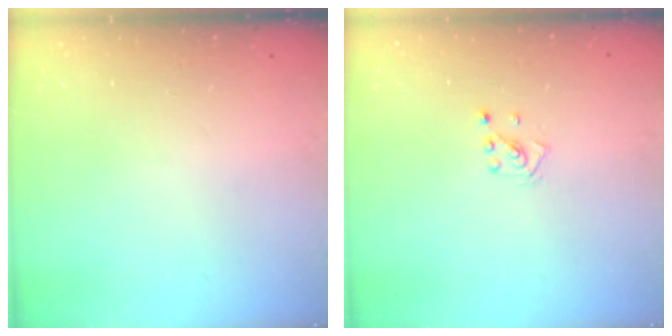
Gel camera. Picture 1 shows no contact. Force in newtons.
{"total": 2.2, "press": 2.2, "slide": 0.6}